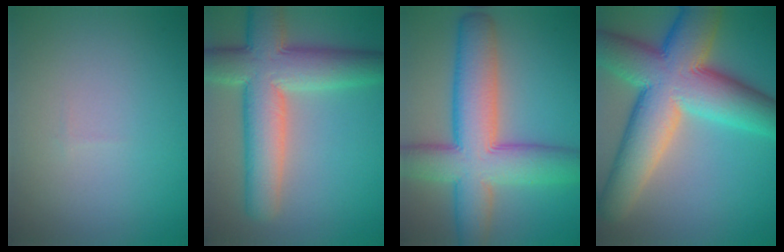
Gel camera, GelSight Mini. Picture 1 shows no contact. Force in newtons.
{"total": 10.0, "press": 10.0, "slide": 0.5}
{"total": 10.5, "press": 10.5, "slide": 0.5}
{"total": 14.2, "press": 14.1, "slide": 0.8}